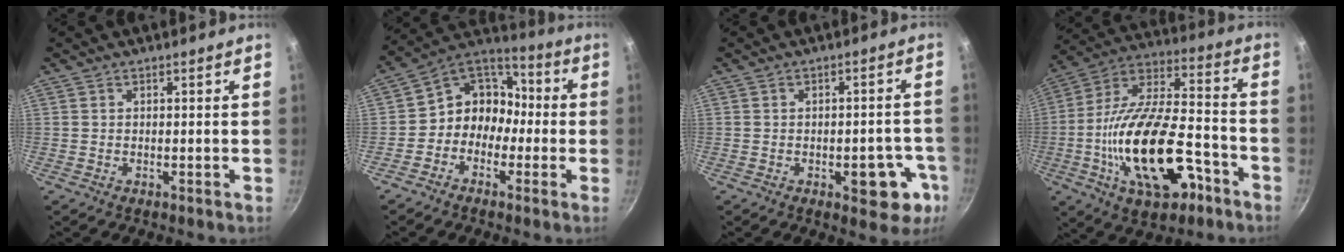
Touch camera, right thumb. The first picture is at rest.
{"total": 10.5, "force": [-2.4, 9.1, 4.6], "torque": [-0.023, 0.055, -0.068]}
{"total": 8.8, "force": [-3.4, 4.5, 6.8], "torque": [-0.042, 0.022, -0.039]}
{"total": 24.5, "force": [-8.6, 11.8, 19.6], "torque": [-0.332, 0.052, -0.142]}